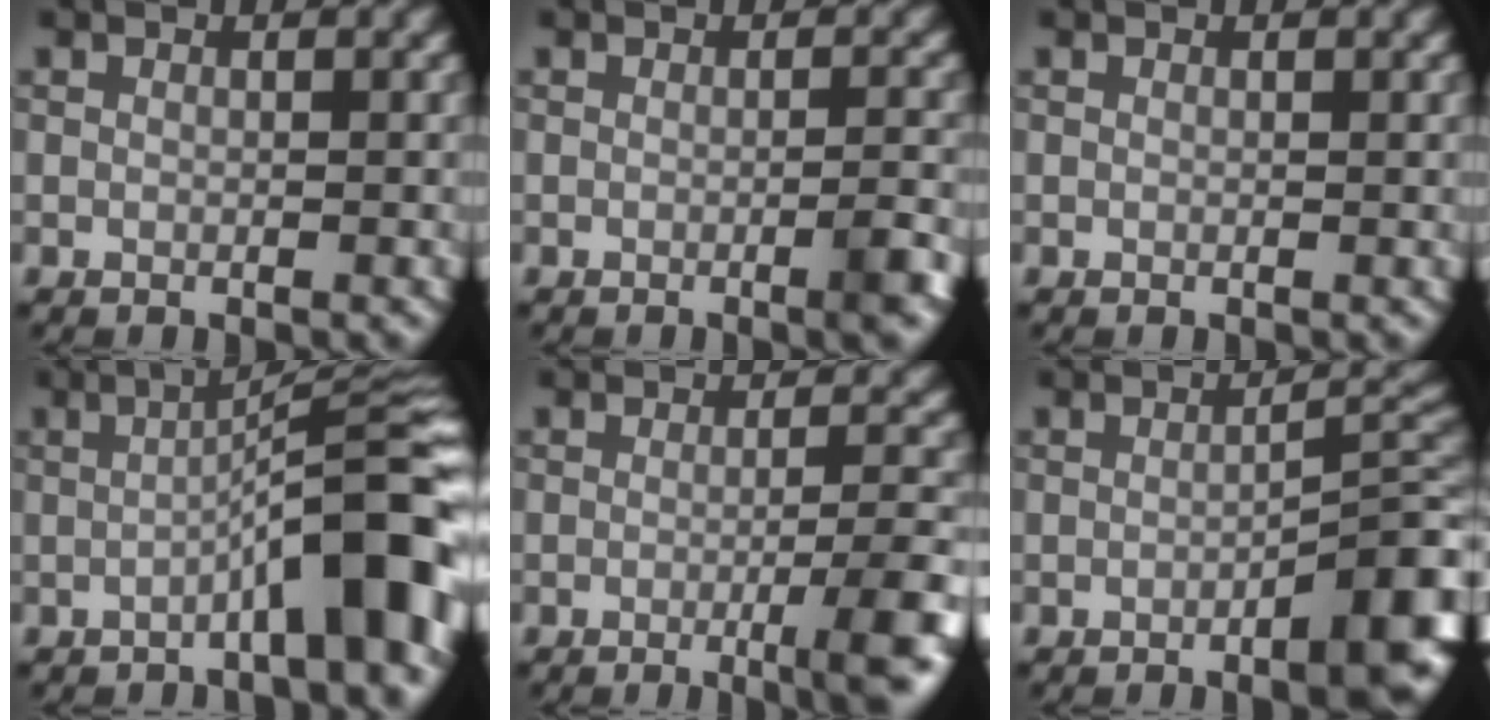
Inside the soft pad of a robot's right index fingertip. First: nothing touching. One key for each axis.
{"total": 2.2, "fx": -0.9, "fy": 0.4, "fz": 2.0, "tx": -0.023, "ty": 0.006, "tz": -0.018}
{"total": 0.0}
{"total": 8.9, "fx": -2.6, "fy": 1.5, "fz": 8.4, "tx": -0.107, "ty": 0.025, "tz": -0.049}
{"total": 5.5, "fx": -2.0, "fy": 0.9, "fz": 5.0, "tx": -0.065, "ty": 0.004, "tz": -0.037}
{"total": 7.0, "fx": -3.1, "fy": 1.4, "fz": 6.1, "tx": -0.071, "ty": 0.013, "tz": -0.043}